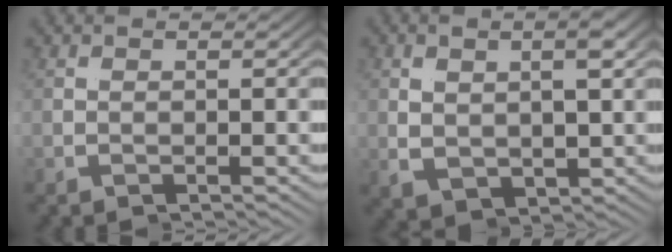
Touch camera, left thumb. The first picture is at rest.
{"total": 1.9, "force": [-0.2, 0.1, 1.9], "torque": [-0.028, 0.003, -0.001]}